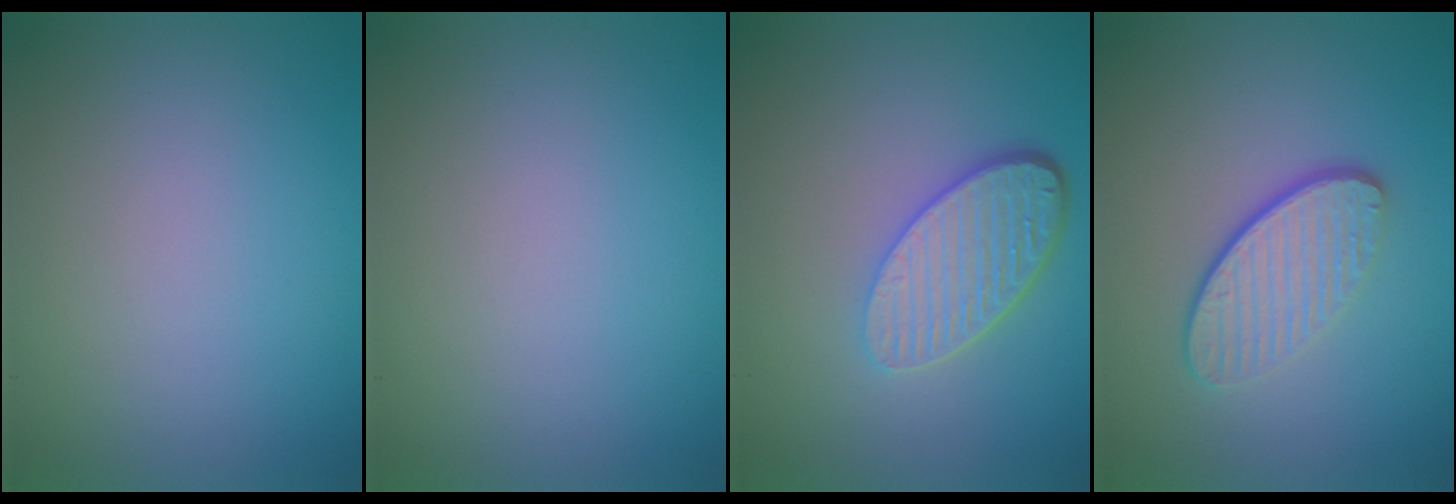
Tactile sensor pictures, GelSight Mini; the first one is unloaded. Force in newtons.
{"total": 0.0}
{"total": 5.3, "press": 3.8, "slide": 3.6}
{"total": 4.0, "press": 3.0, "slide": 2.7}